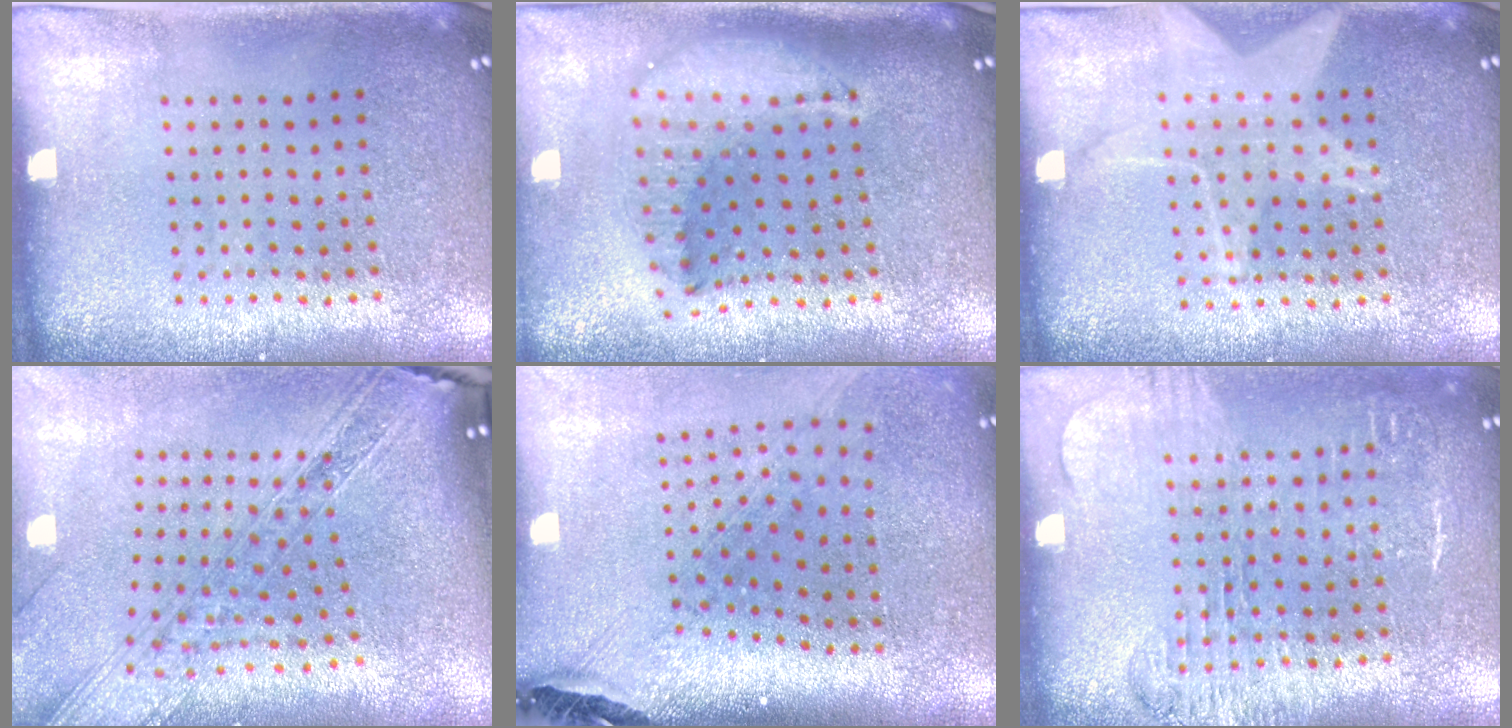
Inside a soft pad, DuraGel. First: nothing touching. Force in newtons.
{"total": 2.1, "press": 1.6, "slide": 1.3}
{"total": 1.3, "press": 1.3, "slide": 0.1}
{"total": 2.8, "press": 2.3, "slide": 1.7}
{"total": 2.4, "press": 1.8, "slide": 1.6}
{"total": 1.7, "press": 1.5, "slide": 0.8}